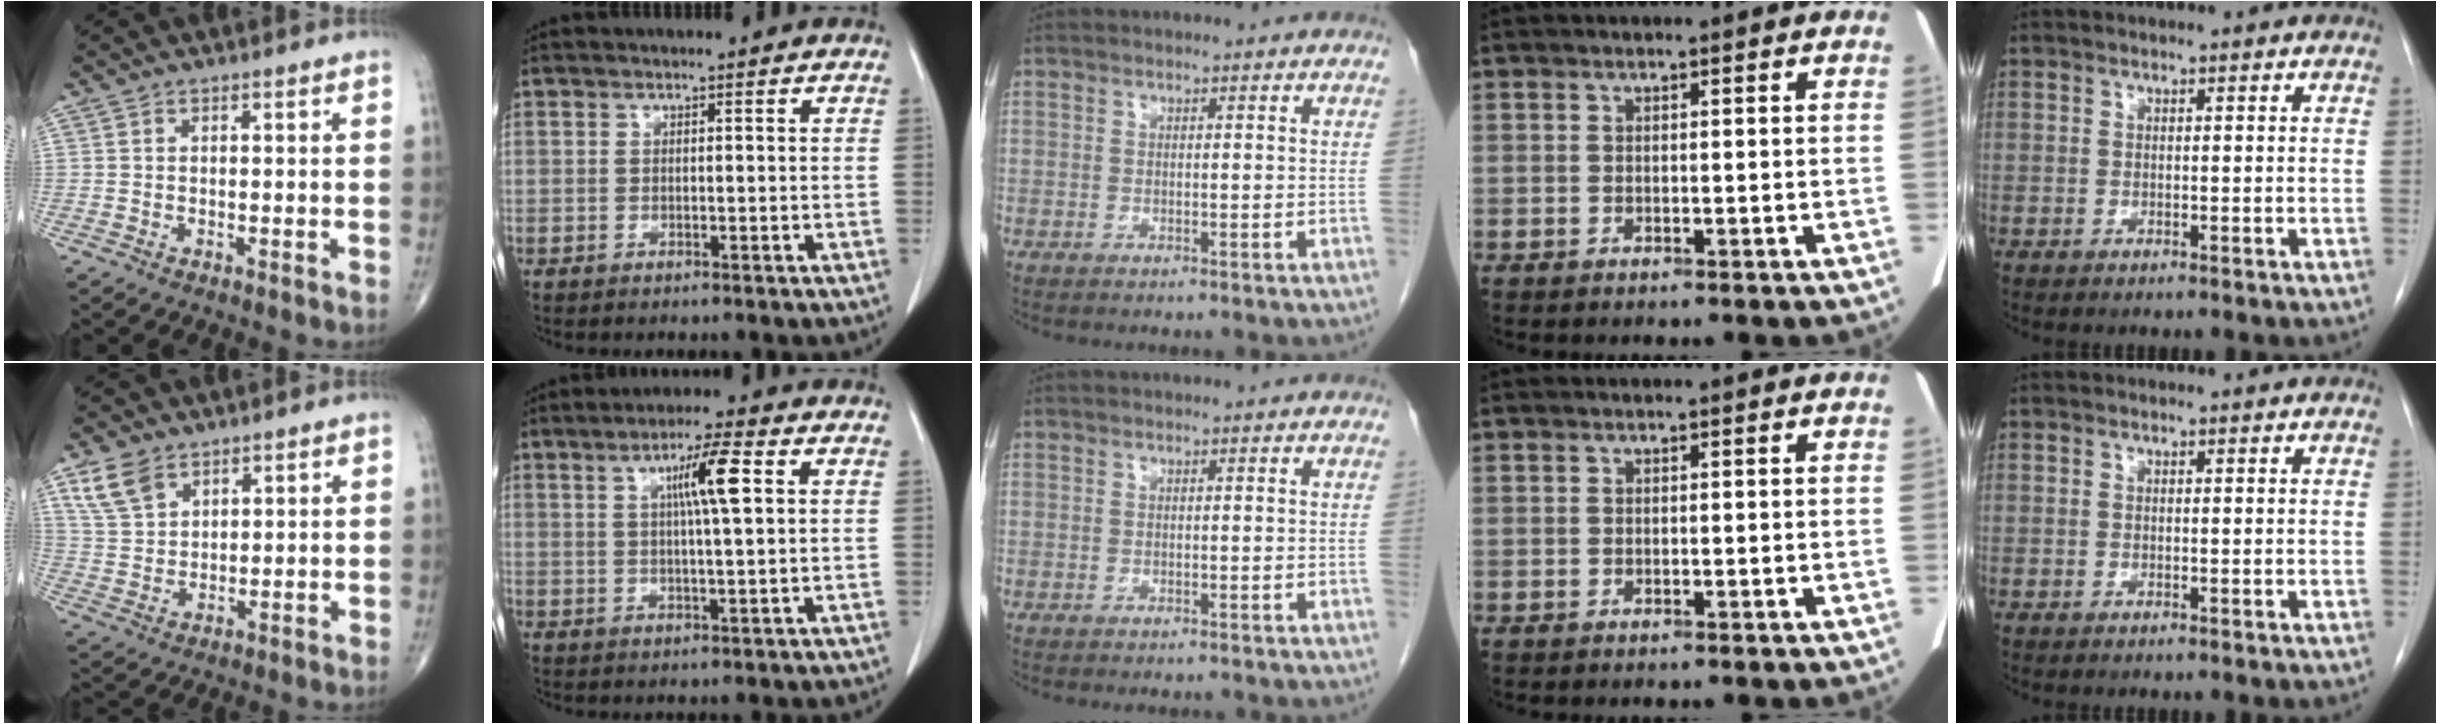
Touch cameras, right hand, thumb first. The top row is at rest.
{"thumb": {"total": 6.8, "force": [4.2, 4.1, 3.3], "torque": [-0.054, -0.015, 0.092]}, "index": {"total": 6.8, "force": [1.9, 0.0, 6.6], "torque": [-0.114, 0.003, 0.031]}, "middle": {"total": 1.6, "force": [-1.4, 0.3, 0.5], "torque": [-0.015, -0.005, -0.016]}}